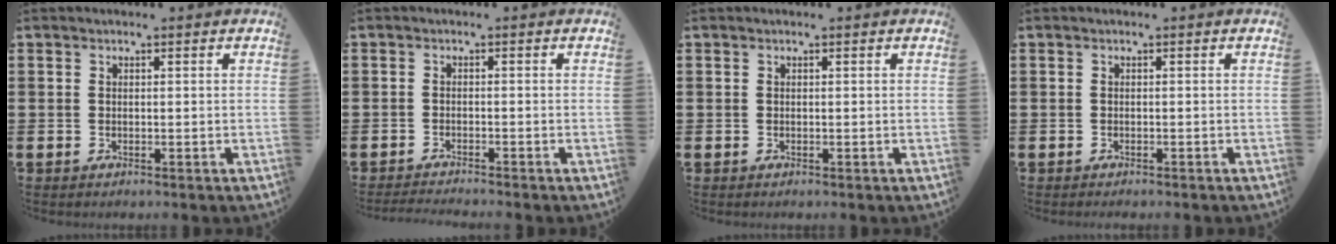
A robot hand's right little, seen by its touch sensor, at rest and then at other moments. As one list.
[{"total": 1.2, "force": [-1.2, -0.2, 0.3], "torque": [-0.005, -0.001, -0.023]}, {"total": 0.0}, {"total": 0.0}]